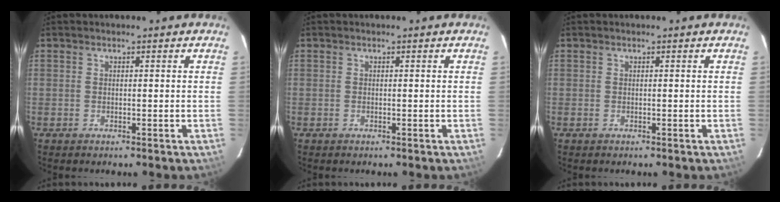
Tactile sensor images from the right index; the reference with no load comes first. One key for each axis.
{"total": 0.0}
{"total": 0.0}